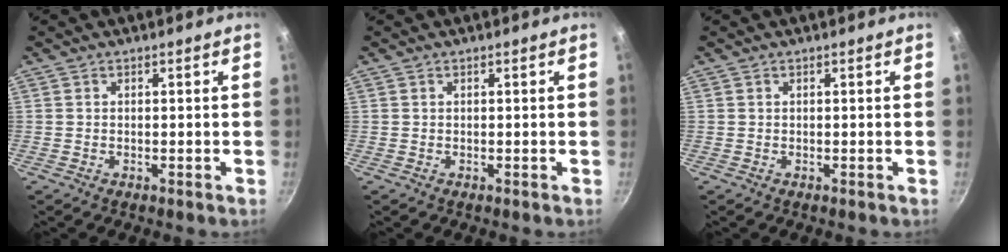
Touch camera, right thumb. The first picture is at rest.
{"total": 0.0}
{"total": 0.0}